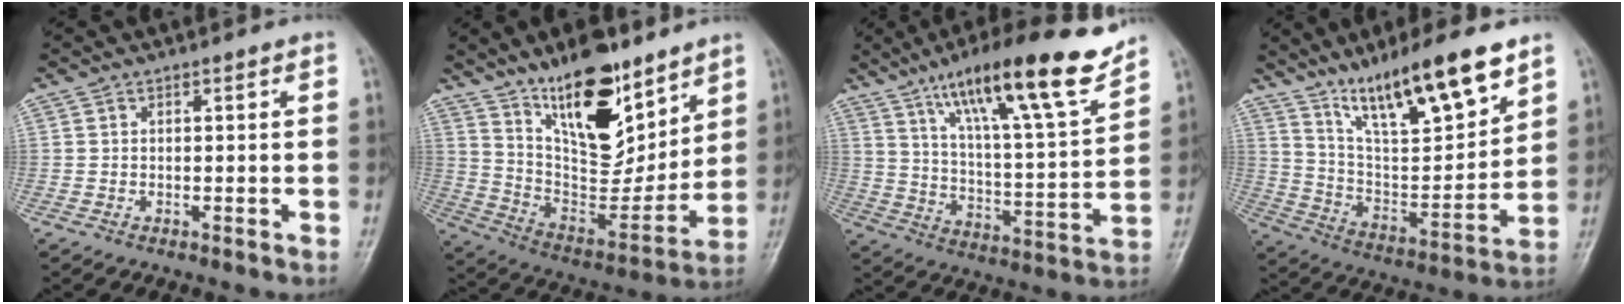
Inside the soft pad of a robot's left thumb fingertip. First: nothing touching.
{"total": 20.7, "force": [13.1, 8.9, 13.4], "torque": [-0.162, -0.084, 0.234]}
{"total": 21.1, "force": [14.4, 3.4, 15.1], "torque": [-0.217, -0.060, 0.238]}
{"total": 19.2, "force": [13.0, 4.4, 13.4], "torque": [-0.195, -0.063, 0.237]}